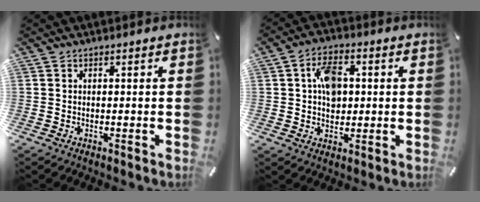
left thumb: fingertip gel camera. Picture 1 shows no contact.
{"total": 7.9, "force": [1.1, 5.6, 5.4], "torque": [-0.076, 0.003, 0.018]}